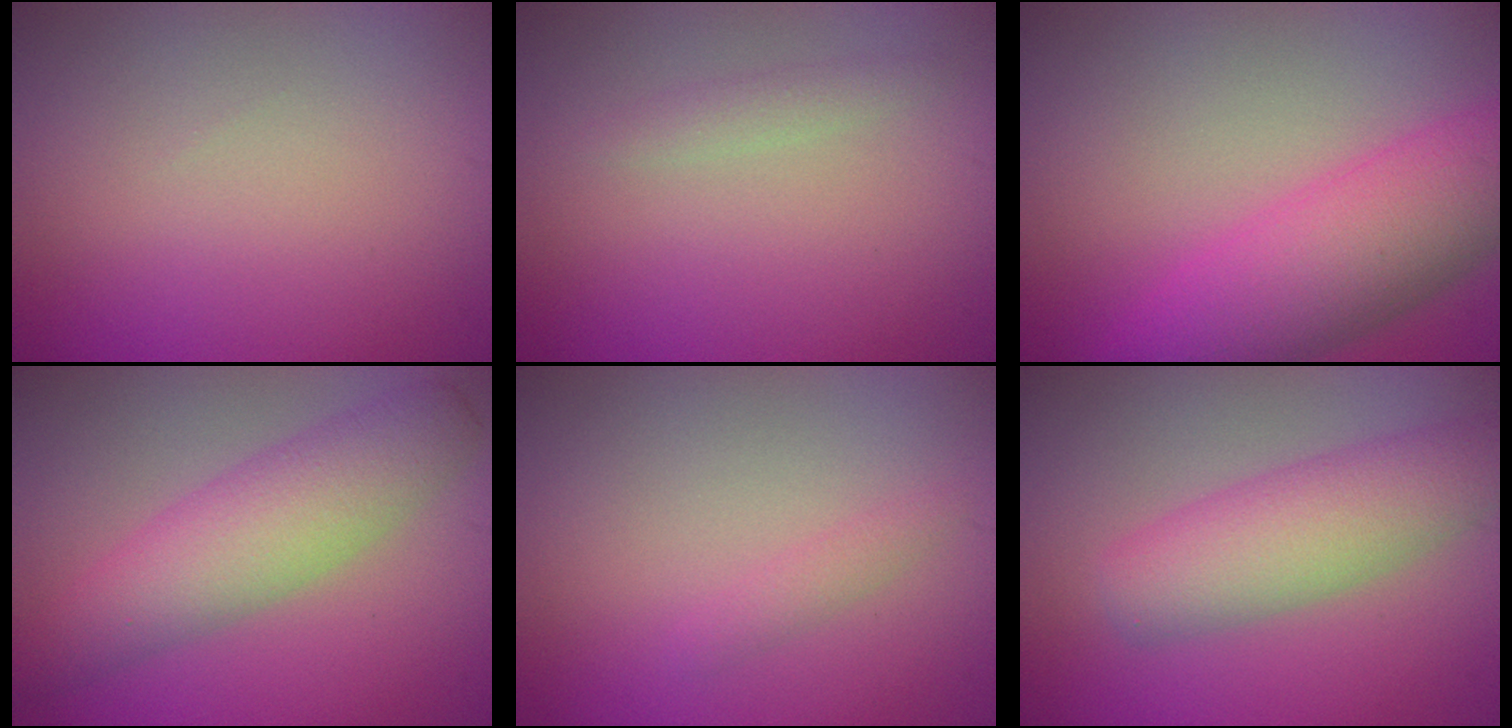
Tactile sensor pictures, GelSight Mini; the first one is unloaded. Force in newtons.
{"total": 1.1, "press": 1.1, "slide": 0.0}
{"total": 7.4, "press": 7.4, "slide": 0.2}
{"total": 5.8, "press": 5.8, "slide": 0.1}
{"total": 1.0, "press": 1.0, "slide": 0.0}
{"total": 5.6, "press": 5.6, "slide": 0.4}